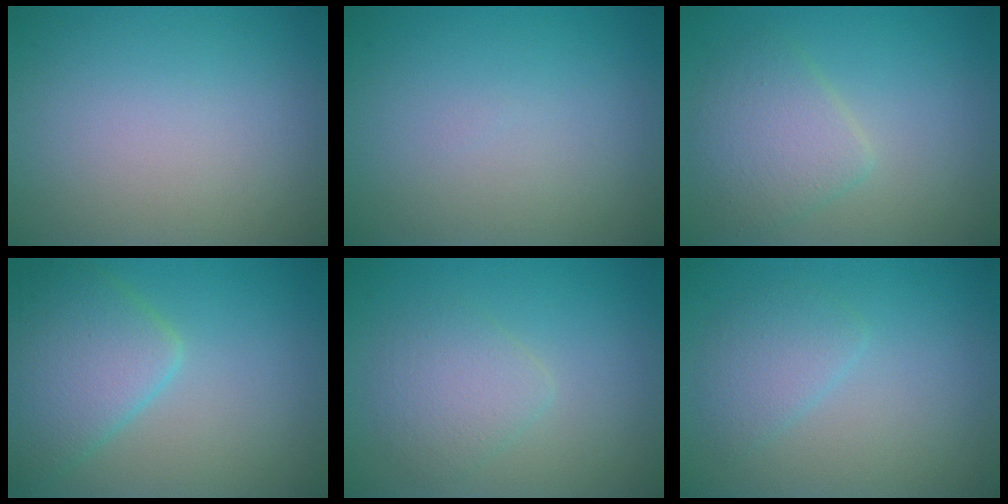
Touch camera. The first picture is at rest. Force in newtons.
{"total": 0.0}
{"total": 3.6, "press": 3.6, "slide": 0.2}
{"total": 5.6, "press": 5.6, "slide": 0.2}
{"total": 2.6, "press": 2.5, "slide": 0.1}
{"total": 2.2, "press": 2.1, "slide": 0.1}